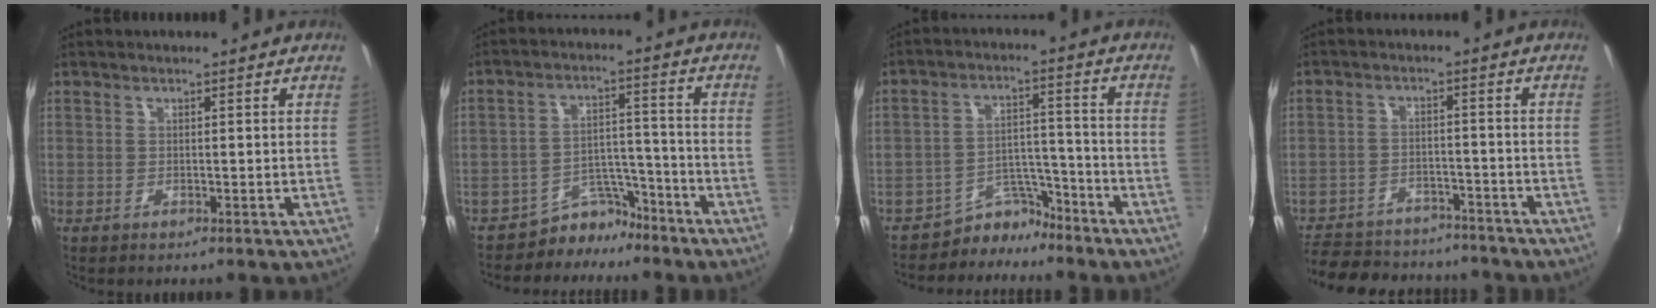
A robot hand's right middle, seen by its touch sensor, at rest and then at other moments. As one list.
[{"total": 7.0, "force": [-6.1, 3.5, 0.6], "torque": [-0.007, 0.033, -0.096]}, {"total": 6.8, "force": [-6.1, 3.0, 0.2], "torque": [-0.003, 0.030, -0.101]}, {"total": 18.5, "force": [-15.3, 8.1, 6.7], "torque": [-0.164, 0.013, -0.211]}]